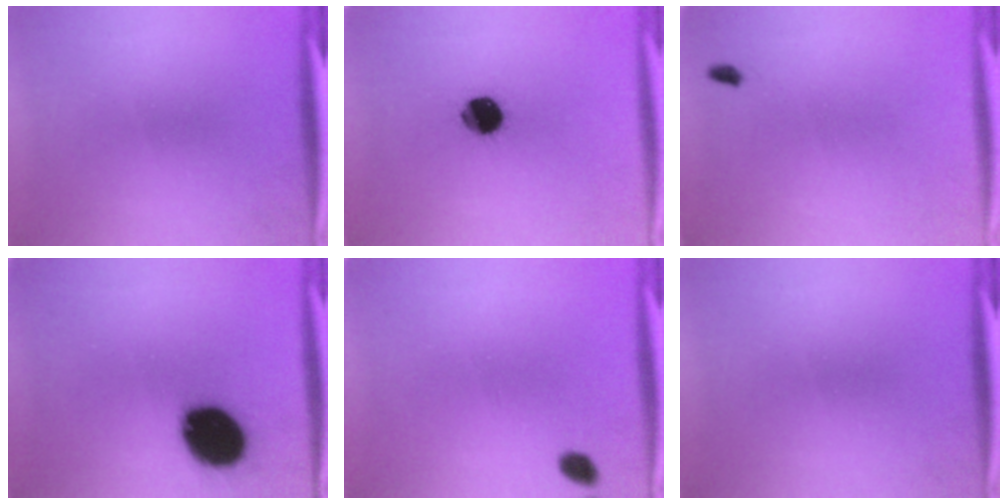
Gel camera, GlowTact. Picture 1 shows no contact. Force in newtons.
{"total": 9.8}
{"total": 1.1}
{"total": 16.6}
{"total": 2.0}
{"total": 0.0}